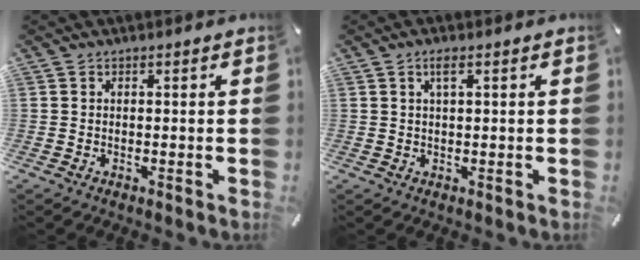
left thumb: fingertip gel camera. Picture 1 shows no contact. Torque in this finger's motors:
{"motor_torque": [-0.23, -0.22, -0.02, 0.32, 0.00]}